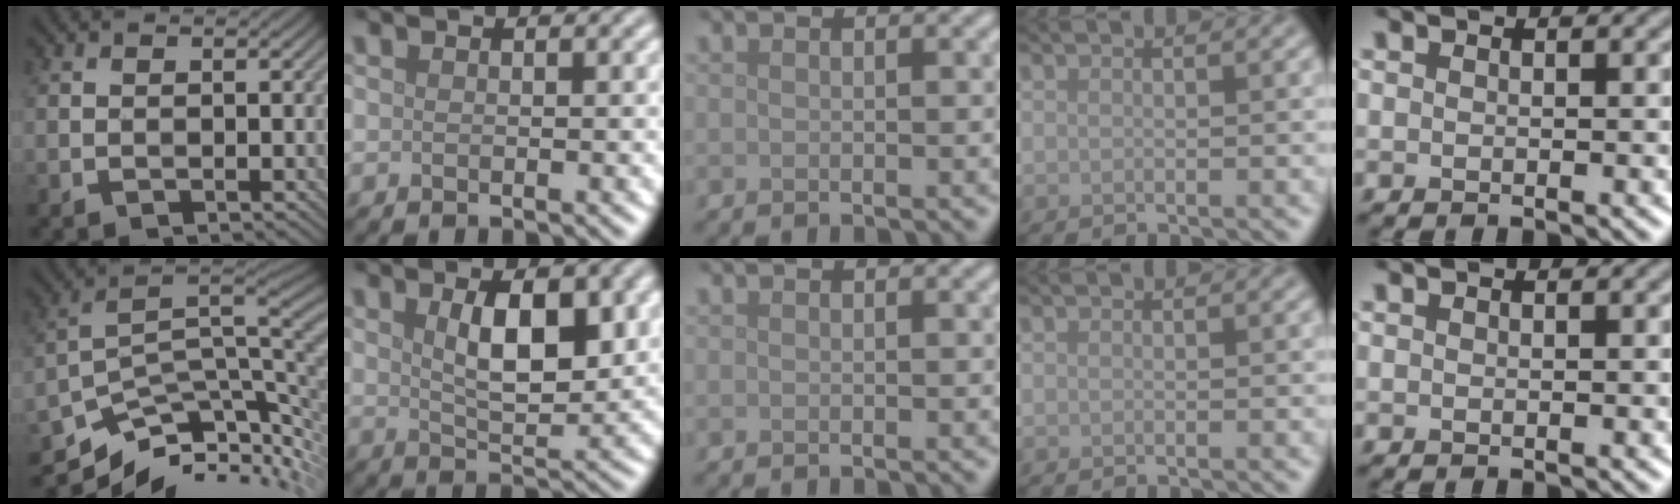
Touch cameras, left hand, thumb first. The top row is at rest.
{"thumb": {"total": 11.3, "force": [-4.9, 5.1, 8.8], "torque": [-0.162, -0.011, -0.074]}, "index": {"total": 6.0, "force": [1.7, 2.4, 5.2], "torque": [-0.085, -0.001, 0.032]}}